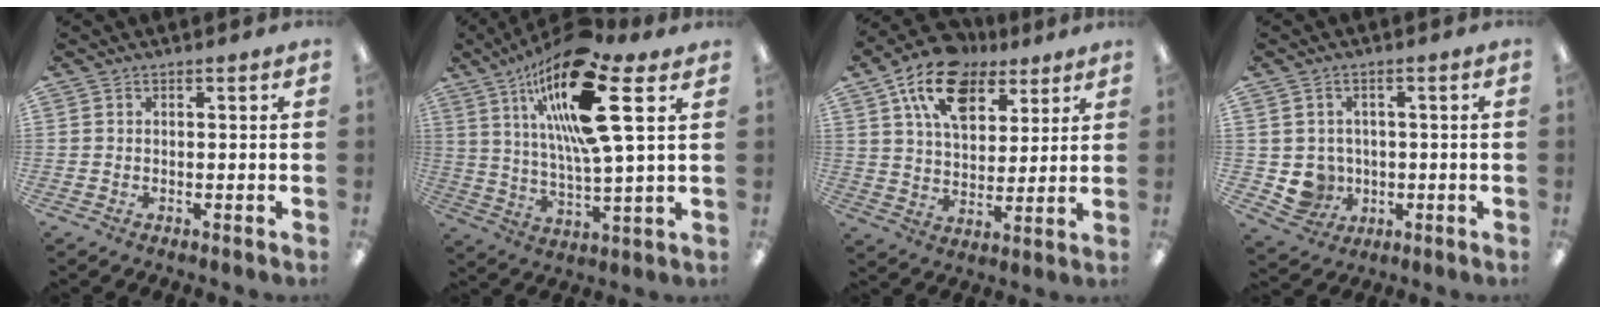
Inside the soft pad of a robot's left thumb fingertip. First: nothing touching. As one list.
[{"total": 21.3, "force": [10.7, 5.2, 17.7], "torque": [-0.329, -0.034, 0.163]}, {"total": 15.9, "force": [9.4, 9.5, 8.5], "torque": [-0.145, -0.034, 0.171]}, {"total": 5.7, "force": [0.3, 5.6, 1.1], "torque": [-0.025, 0.004, 0.012]}]